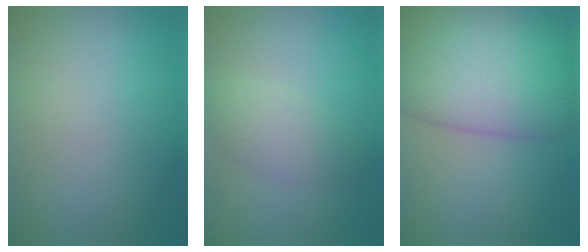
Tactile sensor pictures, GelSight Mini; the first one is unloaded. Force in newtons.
{"total": 2.7, "press": 2.7, "slide": 0.2}
{"total": 12.6, "press": 12.6, "slide": 0.4}